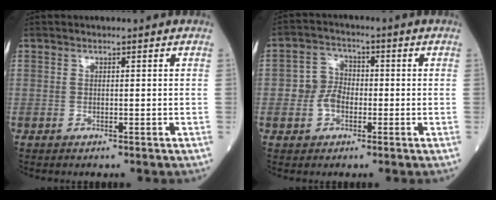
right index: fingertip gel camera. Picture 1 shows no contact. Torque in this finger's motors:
{"motor_torque": [0.31, -0.27, 0.04, 0.02]}